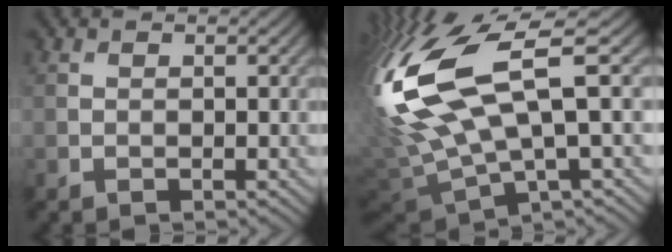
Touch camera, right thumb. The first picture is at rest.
{"total": 17.9, "force": [3.4, 6.6, 16.3], "torque": [-0.398, 0.008, 0.075]}